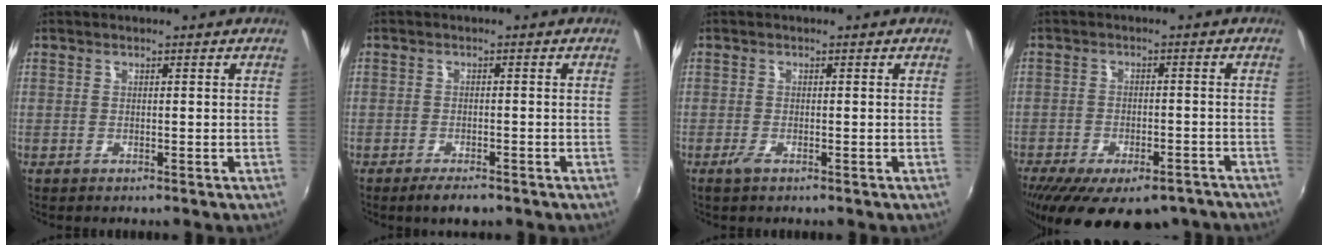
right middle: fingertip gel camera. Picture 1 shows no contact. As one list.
[{"total": 3.6, "force": [-2.7, 1.1, 2.1], "torque": [-0.048, -0.008, -0.046]}, {"total": 1.4, "force": [-0.9, 0.2, 1.1], "torque": [-0.024, -0.005, -0.017]}, {"total": 19.6, "force": [-14.4, 8.0, 10.7], "torque": [-0.211, -0.037, -0.195]}]